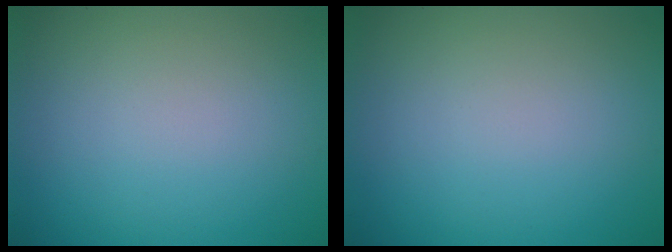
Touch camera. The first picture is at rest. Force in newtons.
{"total": 0.0}